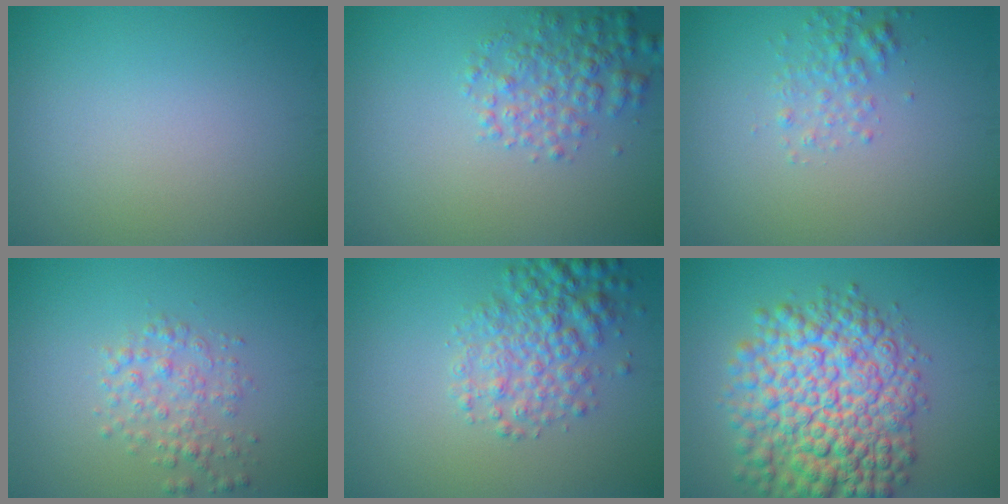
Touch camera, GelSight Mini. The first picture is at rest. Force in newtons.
{"total": 3.2, "press": 3.2, "slide": 0.1}
{"total": 2.0, "press": 2.0, "slide": 0.1}
{"total": 2.5, "press": 2.5, "slide": 0.1}
{"total": 4.4, "press": 4.4, "slide": 0.1}
{"total": 10.9, "press": 10.9, "slide": 0.3}